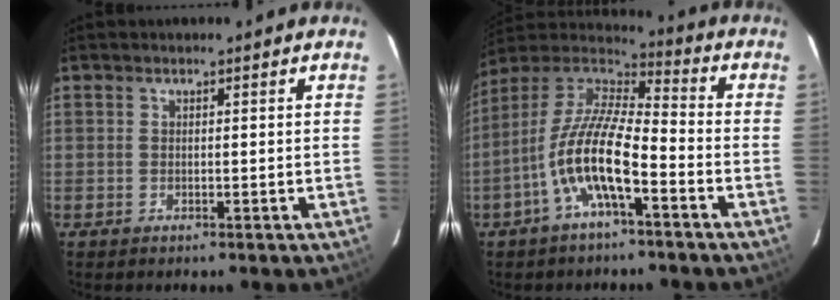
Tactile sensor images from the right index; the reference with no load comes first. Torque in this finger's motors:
{"motor_torque": [1.50, -0.64, 1.06, 0.21]}